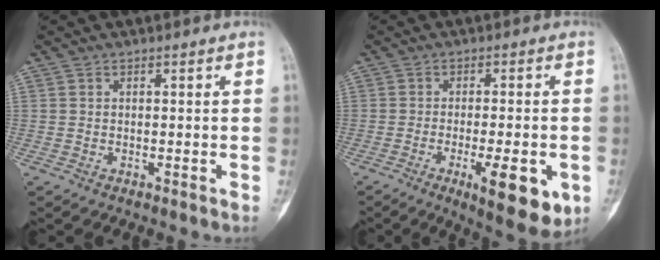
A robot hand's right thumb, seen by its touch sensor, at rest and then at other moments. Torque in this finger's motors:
{"motor_torque": [-0.10, 0.50, 0.24, 0.50, 0.03]}